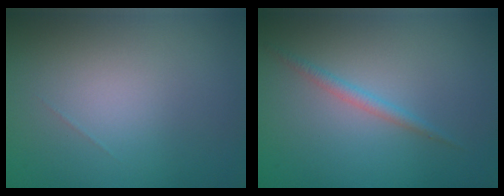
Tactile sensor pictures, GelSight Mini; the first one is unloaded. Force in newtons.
{"total": 1.2, "press": 1.2, "slide": 0.1}